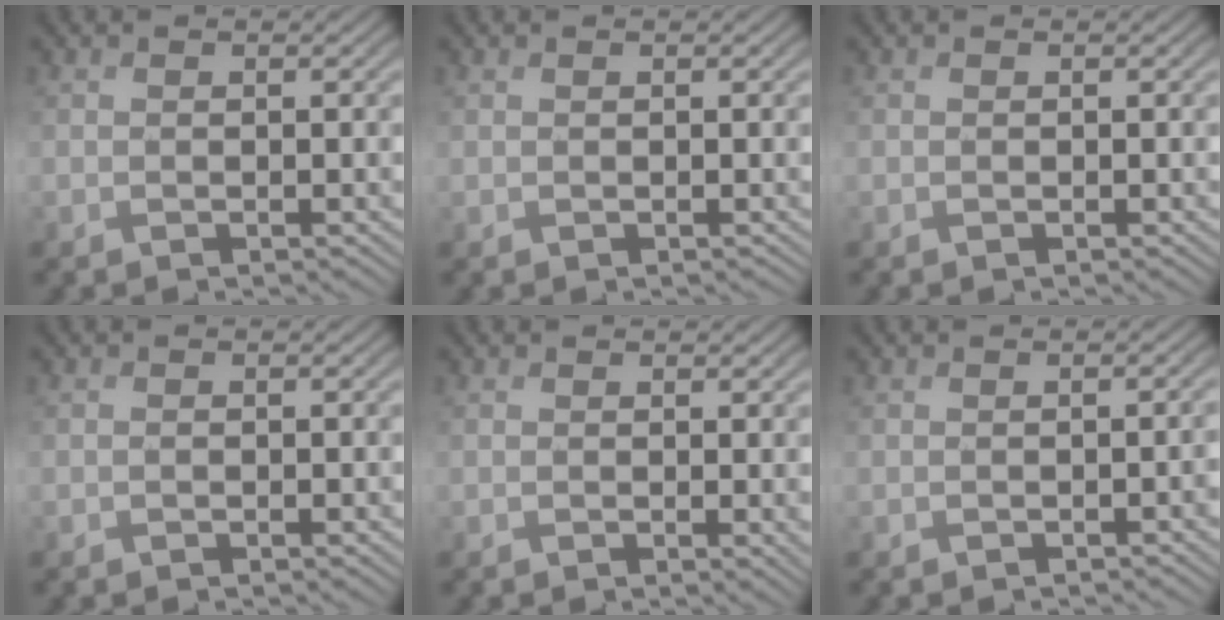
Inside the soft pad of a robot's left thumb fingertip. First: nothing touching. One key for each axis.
{"total": 0.0}
{"total": 0.0}
{"total": 1.0, "fx": -0.8, "fy": 0.5, "fz": 0.4, "tx": -0.002, "ty": -0.007, "tz": -0.015}
{"total": 1.0, "fx": 0.2, "fy": 0.1, "fz": 1.0, "tx": -0.014, "ty": -0.004, "tz": 0.000}
{"total": 1.2, "fx": -0.6, "fy": 0.2, "fz": 1.0, "tx": -0.012, "ty": 0.003, "tz": -0.009}